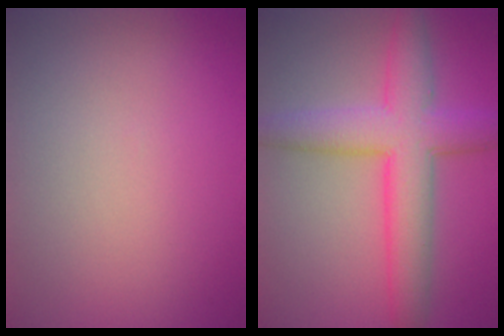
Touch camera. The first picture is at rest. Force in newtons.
{"total": 6.9, "press": 6.9, "slide": 0.1}